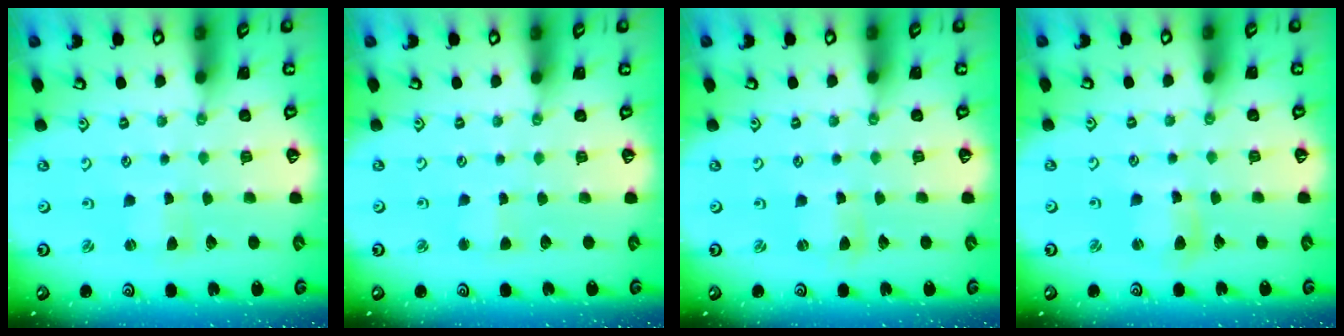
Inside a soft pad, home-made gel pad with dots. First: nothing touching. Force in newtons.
{"total": 2.1, "press": 2.1, "slide": 0.2}
{"total": 1.2, "press": 1.2, "slide": 0.3}
{"total": 3.7, "press": 3.7, "slide": 0.4}